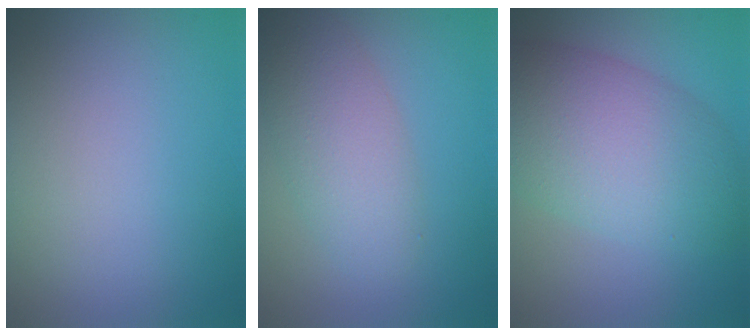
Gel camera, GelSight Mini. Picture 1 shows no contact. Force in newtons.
{"total": 4.5, "press": 4.5, "slide": 0.4}
{"total": 9.4, "press": 9.4, "slide": 0.4}